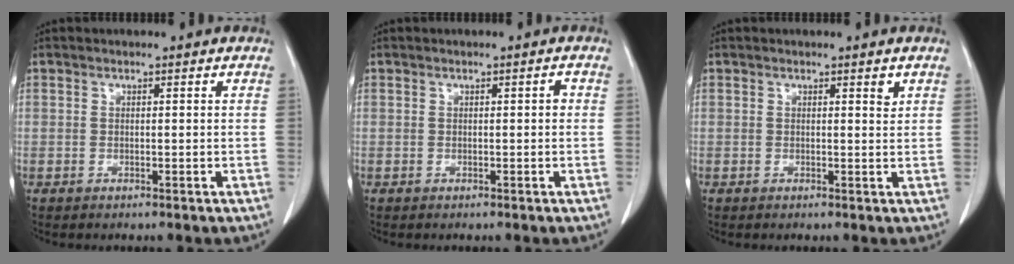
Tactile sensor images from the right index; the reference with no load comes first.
{"total": 0.7, "force": [0.0, 0.2, 0.7], "torque": [-0.007, 0.002, -0.001]}
{"total": 1.1, "force": [0.7, 0.2, 0.8], "torque": [-0.012, -0.004, 0.009]}